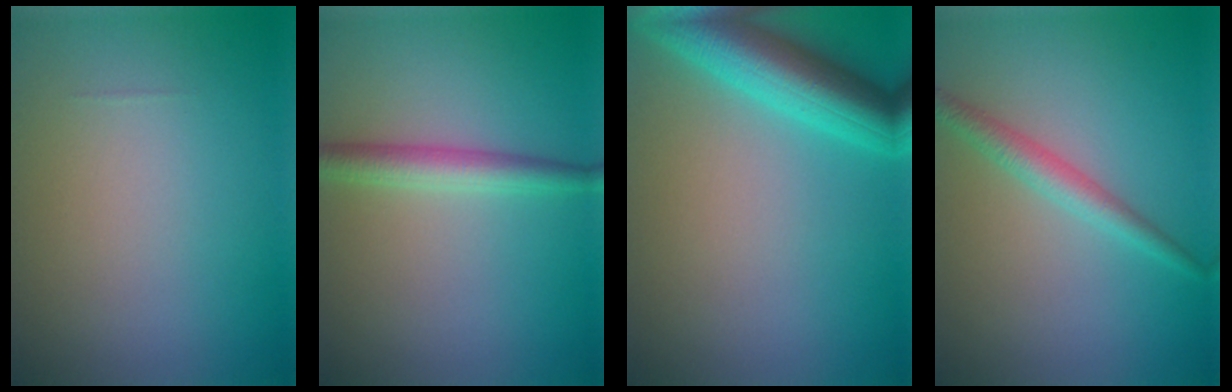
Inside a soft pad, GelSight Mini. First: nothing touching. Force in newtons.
{"total": 2.7, "press": 2.7, "slide": 0.1}
{"total": 6.8, "press": 6.8, "slide": 0.2}
{"total": 2.3, "press": 2.2, "slide": 0.1}